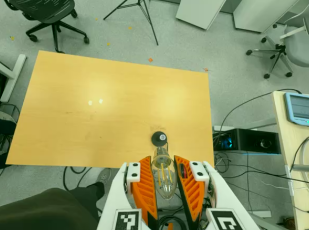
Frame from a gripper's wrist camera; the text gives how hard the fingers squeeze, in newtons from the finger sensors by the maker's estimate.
{"total": 13.3, "left": 13.8, "right": 12.8}